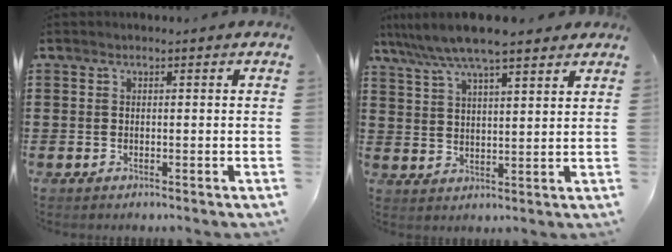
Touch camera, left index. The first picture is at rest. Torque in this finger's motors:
{"motor_torque": [1.57, -0.57, 1.05, 0.21]}